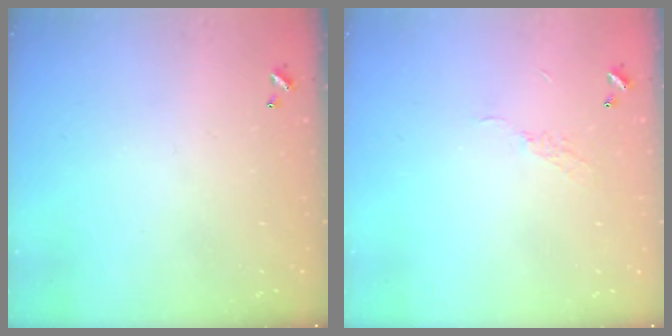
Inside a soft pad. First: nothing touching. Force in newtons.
{"total": 5.6, "press": 5.6, "slide": 0.7}